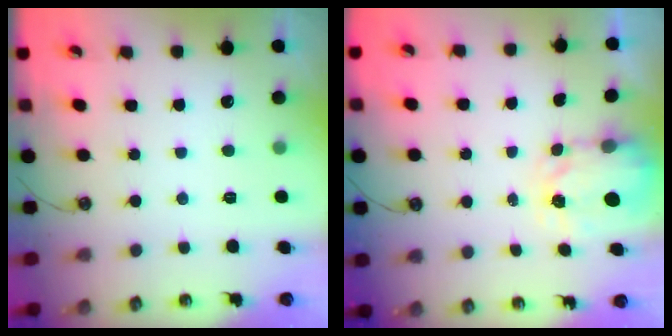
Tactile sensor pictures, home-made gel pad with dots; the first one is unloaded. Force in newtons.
{"total": 3.3, "press": 3.3, "slide": 0.4}